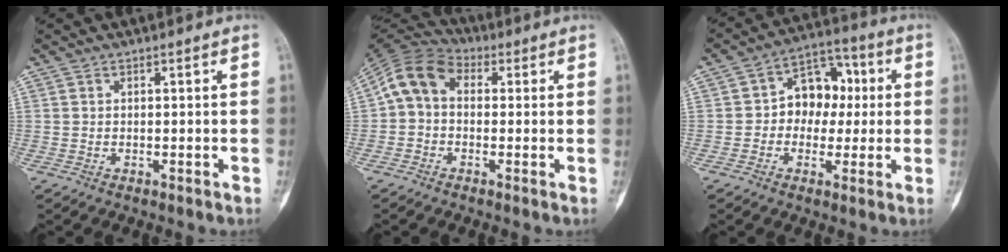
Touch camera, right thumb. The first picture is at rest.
{"total": 9.1, "force": [0.8, 6.8, 6.1], "torque": [-0.099, 0.029, -0.004]}
{"total": 10.6, "force": [0.7, 8.1, 6.7], "torque": [-0.051, 0.031, 0.000]}